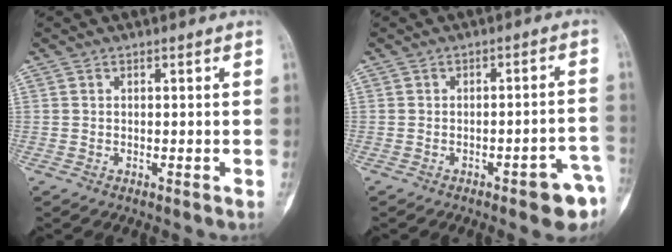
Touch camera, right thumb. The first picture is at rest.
{"total": 7.9, "force": [-4.0, 2.2, 6.5], "torque": [-0.067, 0.029, -0.042]}